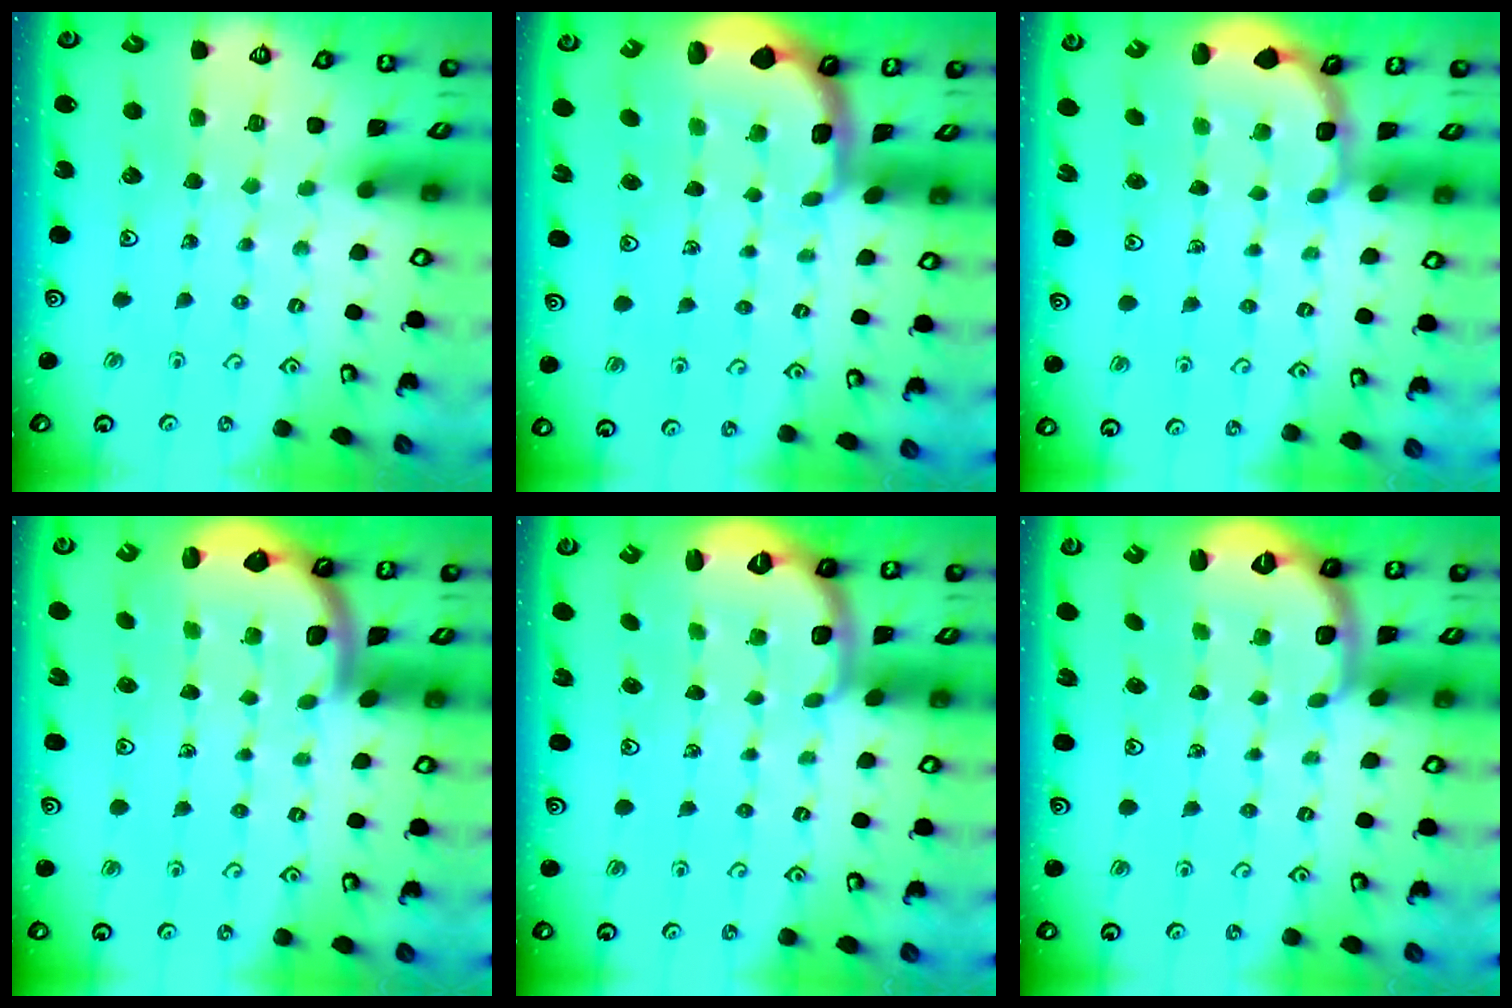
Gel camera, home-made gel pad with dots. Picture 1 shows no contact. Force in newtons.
{"total": 2.3, "press": 2.0, "slide": 1.0}
{"total": 2.8, "press": 2.5, "slide": 1.4}
{"total": 2.2, "press": 2.2, "slide": 0.3}
{"total": 2.7, "press": 1.6, "slide": 2.1}
{"total": 2.7, "press": 1.7, "slide": 2.1}